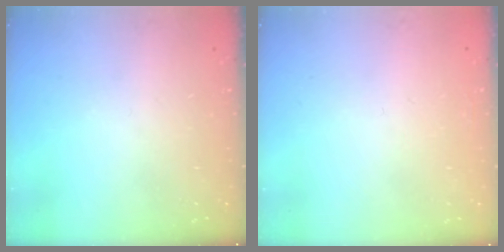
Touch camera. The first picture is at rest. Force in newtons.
{"total": 0.9, "press": 0.9, "slide": 0.1}